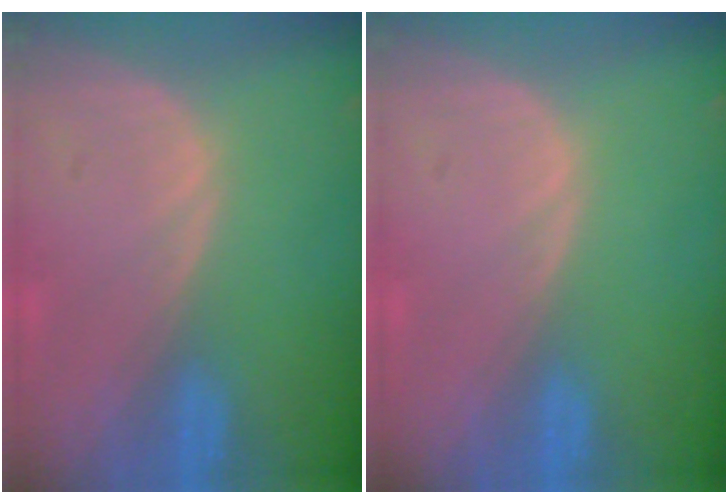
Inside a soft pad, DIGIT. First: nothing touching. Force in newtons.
{"total": 0.0}